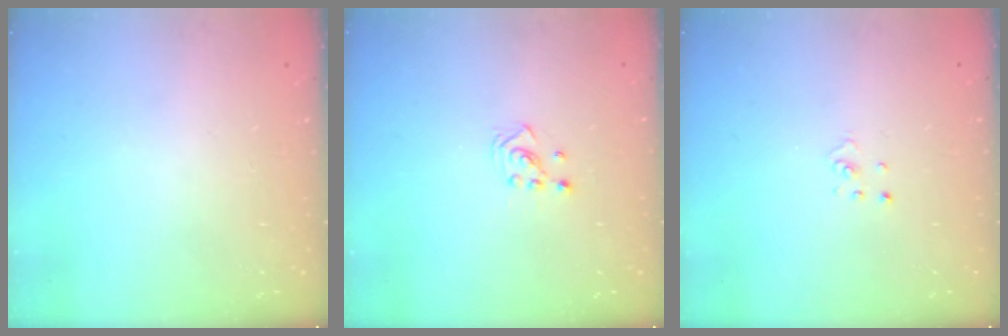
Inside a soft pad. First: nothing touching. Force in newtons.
{"total": 2.5, "press": 2.5, "slide": 0.4}
{"total": 0.9, "press": 0.9, "slide": 0.1}